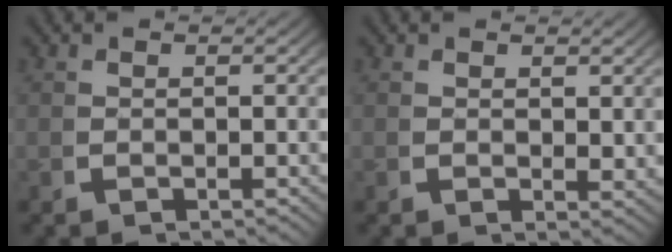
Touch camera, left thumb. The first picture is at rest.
{"total": 1.3, "force": [1.0, 0.5, 0.7], "torque": [-0.005, -0.005, 0.018]}